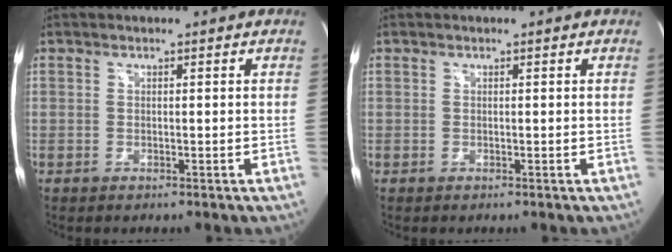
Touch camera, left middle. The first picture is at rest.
{"total": 0.0}